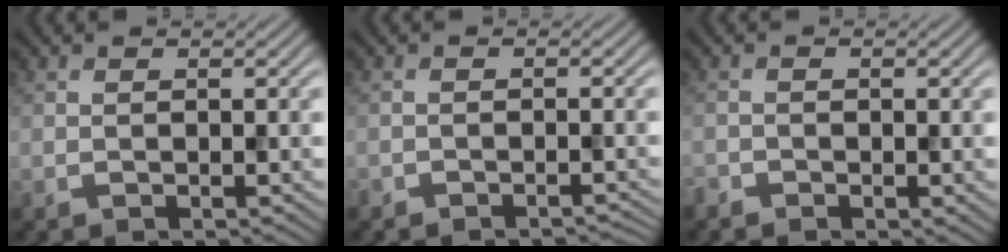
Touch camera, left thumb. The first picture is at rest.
{"total": 1.6, "force": [-1.6, 0.3, 0.3], "torque": [0.001, -0.001, -0.024]}
{"total": 1.2, "force": [-0.8, 0.9, 0.4], "torque": [-0.007, -0.004, -0.020]}